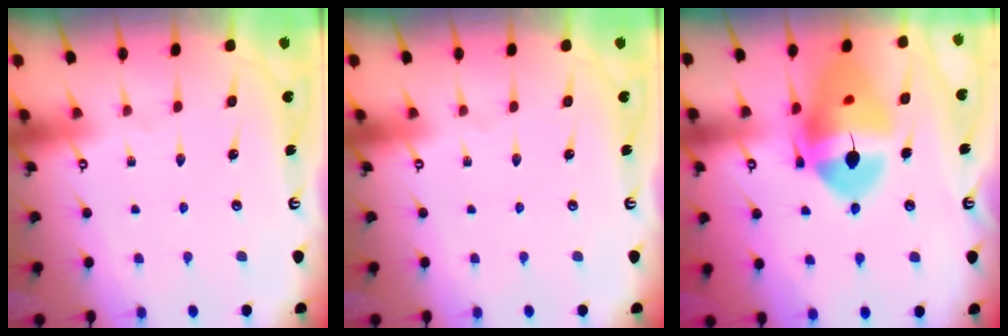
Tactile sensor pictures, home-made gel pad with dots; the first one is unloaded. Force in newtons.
{"total": 0.0}
{"total": 18.3, "press": 18.2, "slide": 2.2}